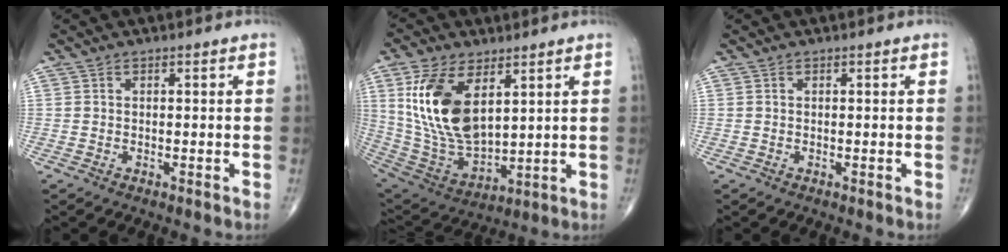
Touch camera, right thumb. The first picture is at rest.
{"total": 18.0, "force": [6.0, 9.5, 14.0], "torque": [-0.261, -0.028, 0.130]}
{"total": 0.0}